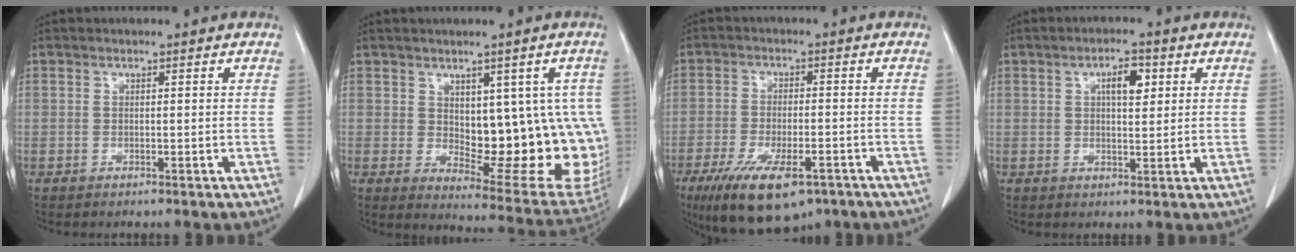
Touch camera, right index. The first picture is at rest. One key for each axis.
{"total": 16.5, "fx": 0.3, "fy": 7.5, "fz": 14.7, "tx": -0.143, "ty": 0.001, "tz": 0.030}
{"total": 13.2, "fx": -8.4, "fy": 4.7, "fz": 9.1, "tx": -0.167, "ty": -0.019, "tz": -0.131}
{"total": 4.2, "fx": 1.5, "fy": 1.1, "fz": 3.7, "tx": -0.063, "ty": 0.003, "tz": 0.024}